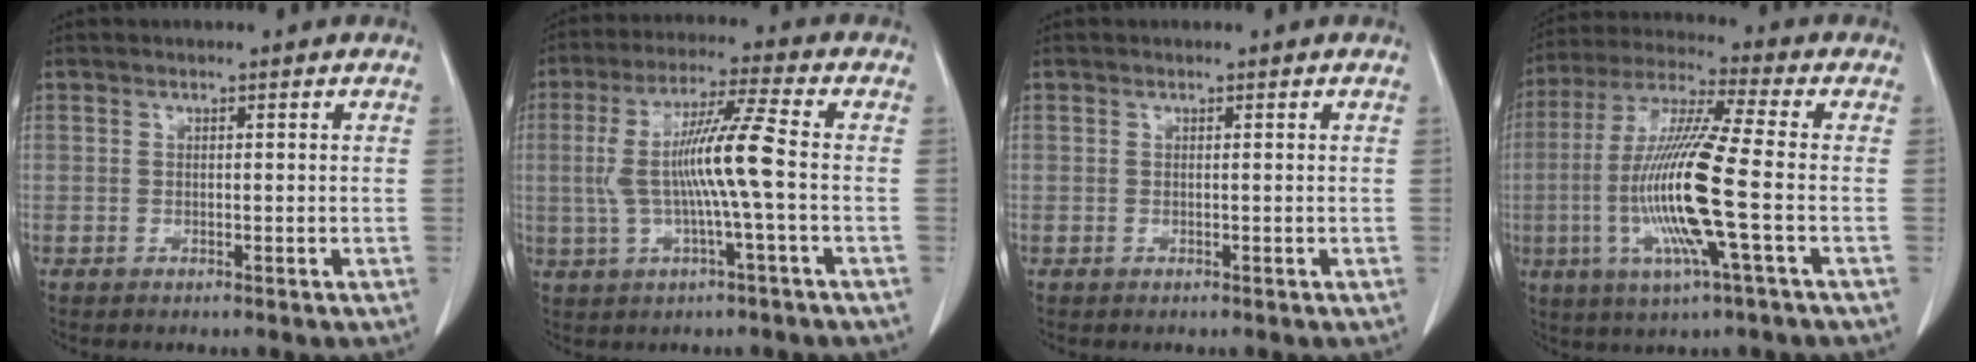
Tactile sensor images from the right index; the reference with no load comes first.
{"total": 10.1, "force": [-0.5, -0.3, 10.1], "torque": [-0.200, 0.015, -0.011]}
{"total": 0.0}
{"total": 15.3, "force": [-2.9, 0.0, 15.0], "torque": [-0.310, -0.009, -0.064]}